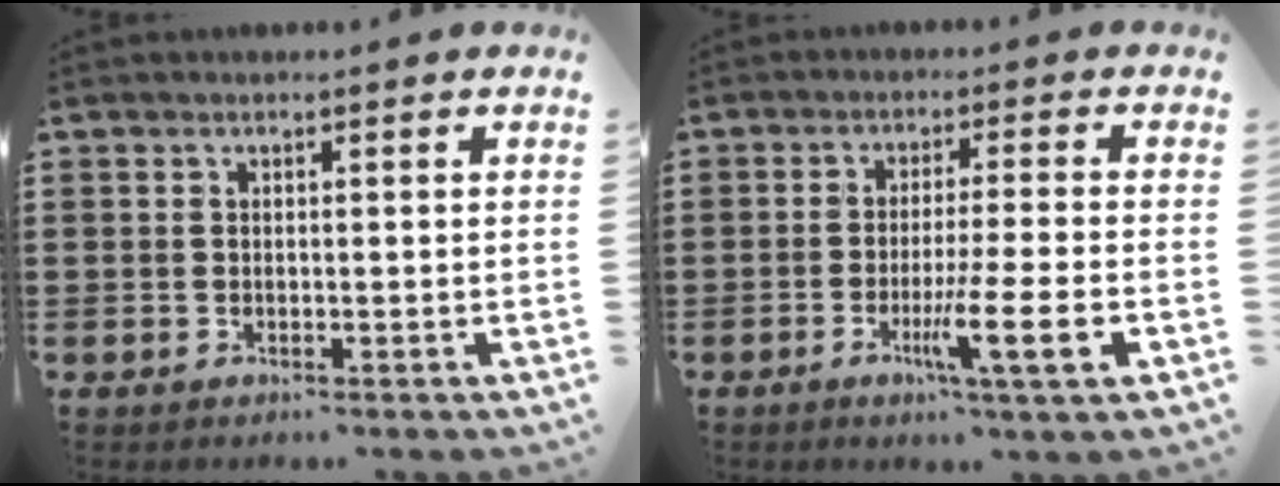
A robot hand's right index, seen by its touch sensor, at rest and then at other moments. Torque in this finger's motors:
{"motor_torque": [1.15, -0.66, 0.30, 0.11]}